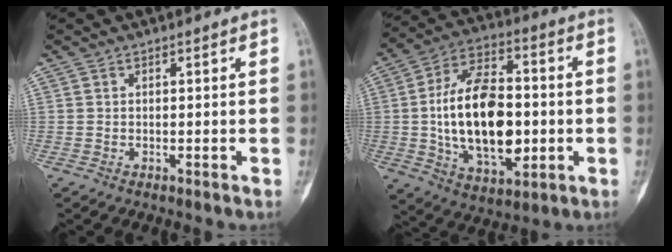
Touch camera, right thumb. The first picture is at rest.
{"total": 21.1, "force": [-1.2, 11.9, 17.4], "torque": [-0.278, 0.012, -0.013]}